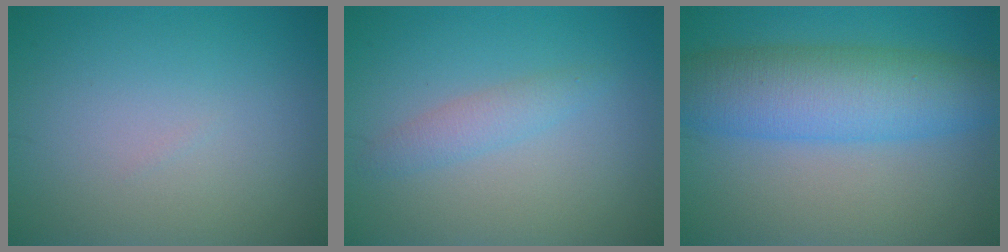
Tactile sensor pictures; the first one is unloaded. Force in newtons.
{"total": 1.8, "press": 1.8, "slide": 0.1}
{"total": 8.1, "press": 8.1, "slide": 0.2}